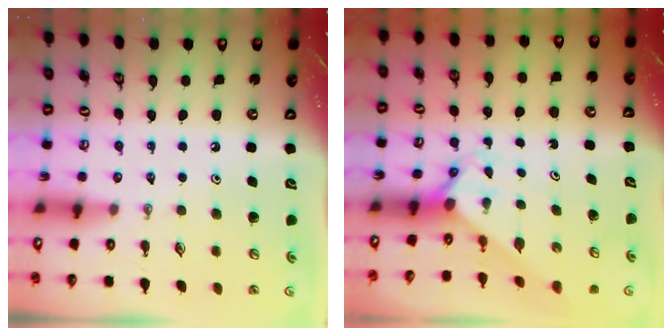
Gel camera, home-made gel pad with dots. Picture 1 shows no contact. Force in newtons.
{"total": 2.0, "press": 2.0, "slide": 0.2}